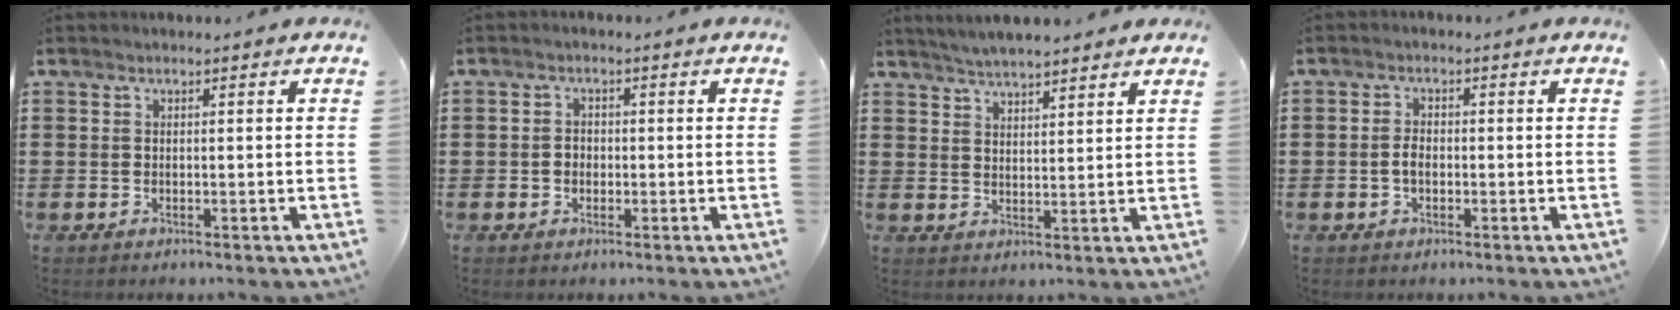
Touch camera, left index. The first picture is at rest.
{"total": 1.6, "force": [-0.3, 1.3, 0.9], "torque": [-0.019, 0.007, -0.008]}
{"total": 3.5, "force": [3.5, 0.0, 0.6], "torque": [-0.022, -0.009, 0.063]}
{"total": 2.1, "force": [-0.5, 1.2, 1.7], "torque": [-0.042, 0.000, -0.012]}